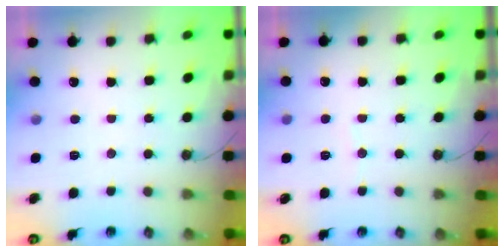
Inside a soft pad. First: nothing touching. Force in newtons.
{"total": 3.2, "press": 3.2, "slide": 0.3}